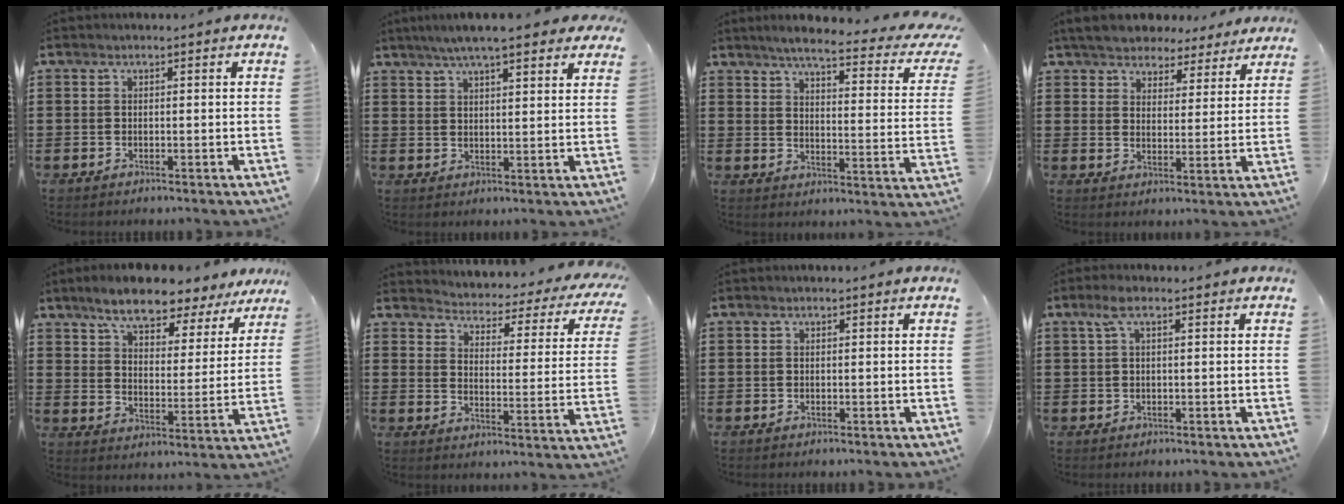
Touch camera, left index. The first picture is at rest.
{"total": 6.1, "force": [5.0, 0.7, 3.4], "torque": [-0.081, -0.005, 0.088]}
{"total": 5.7, "force": [4.4, 0.0, 3.6], "torque": [-0.080, -0.030, 0.067]}
{"total": 5.3, "force": [5.1, 1.4, 0.6], "torque": [-0.038, -0.021, 0.092]}
{"total": 7.8, "force": [6.9, 1.4, 3.4], "torque": [-0.088, -0.030, 0.119]}
{"total": 2.4, "force": [2.3, 0.5, 0.6], "torque": [-0.031, -0.028, 0.028]}
{"total": 0.0}
{"total": 2.3, "force": [0.6, 0.5, 2.2], "torque": [-0.051, 0.001, 0.008]}